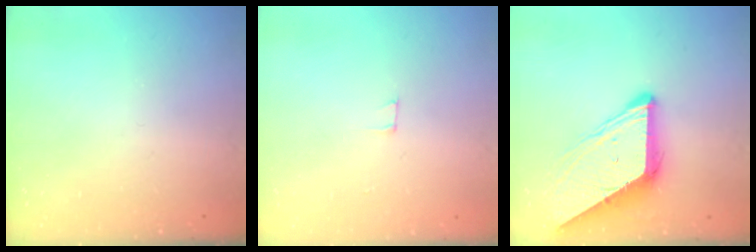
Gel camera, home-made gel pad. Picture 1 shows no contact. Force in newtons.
{"total": 2.5, "press": 2.5, "slide": 0.2}
{"total": 10.3, "press": 10.3, "slide": 0.9}